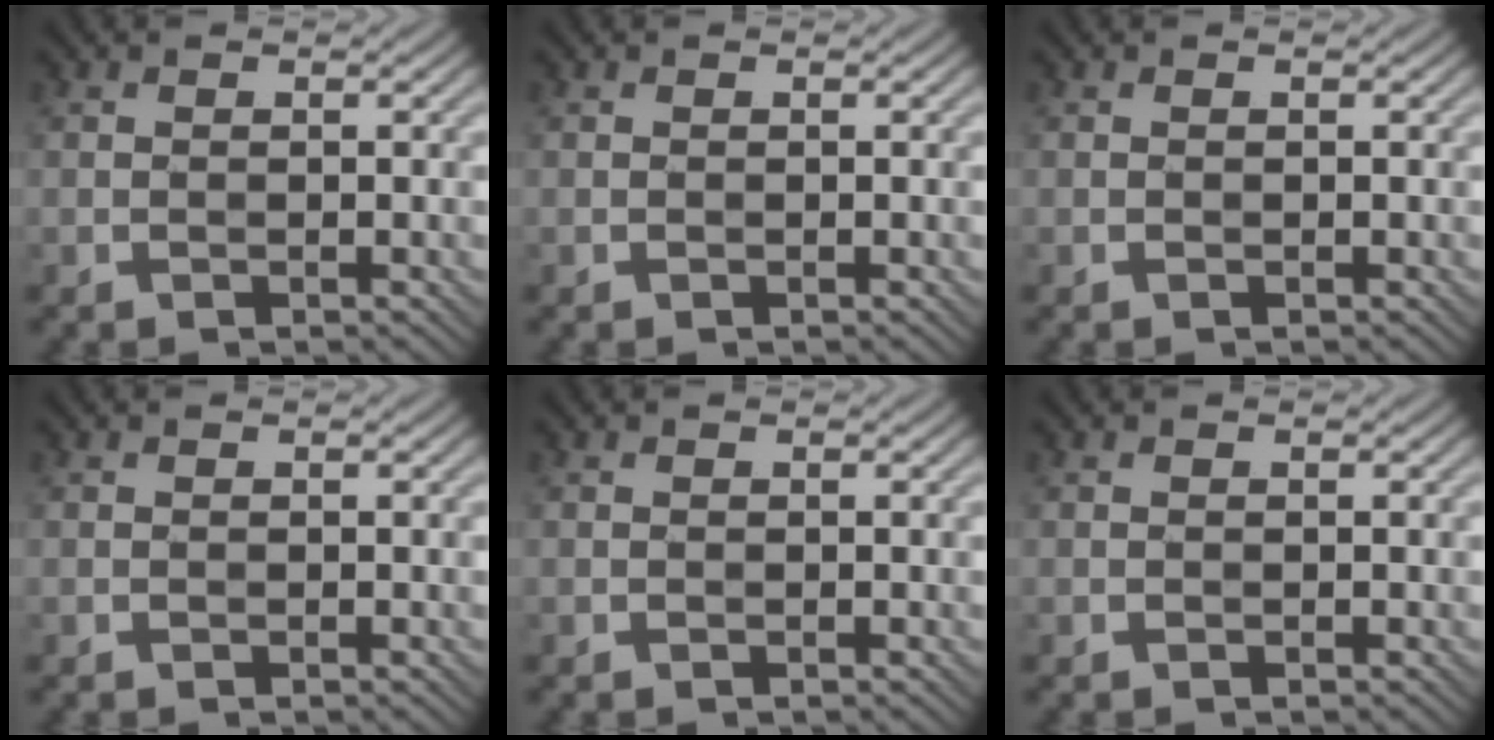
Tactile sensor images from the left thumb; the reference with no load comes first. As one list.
[{"total": 0.0}, {"total": 0.0}, {"total": 0.0}, {"total": 0.0}, {"total": 0.0}]